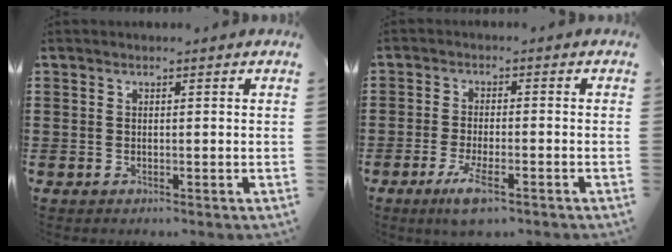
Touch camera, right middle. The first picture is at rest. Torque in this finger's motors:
{"motor_torque": [1.33, 0.08, 0.57, 0.16]}